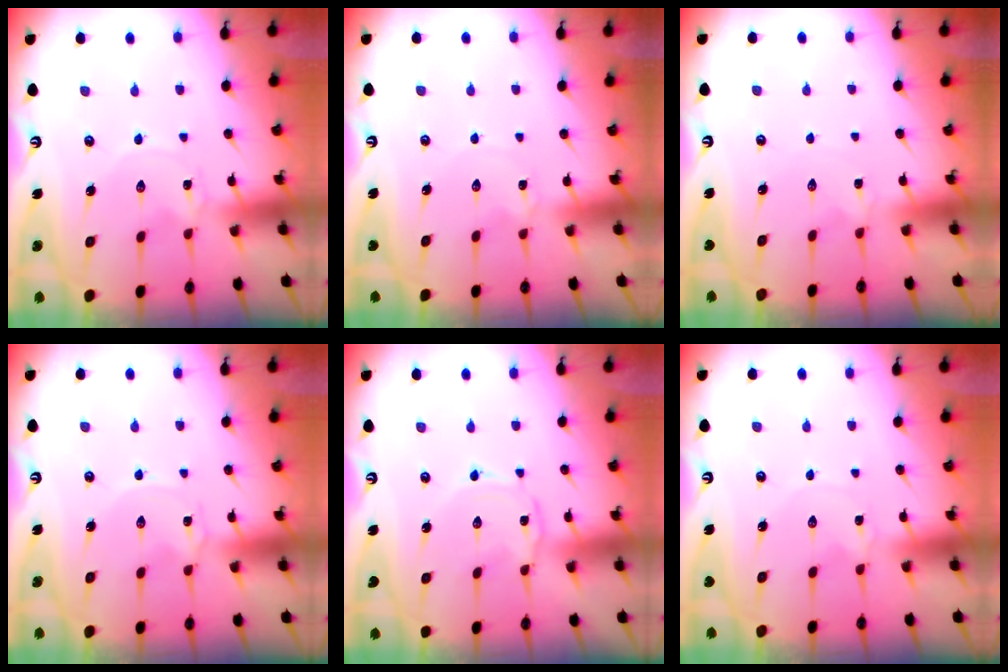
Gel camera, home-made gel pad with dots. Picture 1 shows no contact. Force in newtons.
{"total": 1.5, "press": 1.5, "slide": 0.2}
{"total": 1.2, "press": 1.2, "slide": 0.4}
{"total": 0.0}
{"total": 1.5, "press": 1.5, "slide": 0.3}
{"total": 0.0}